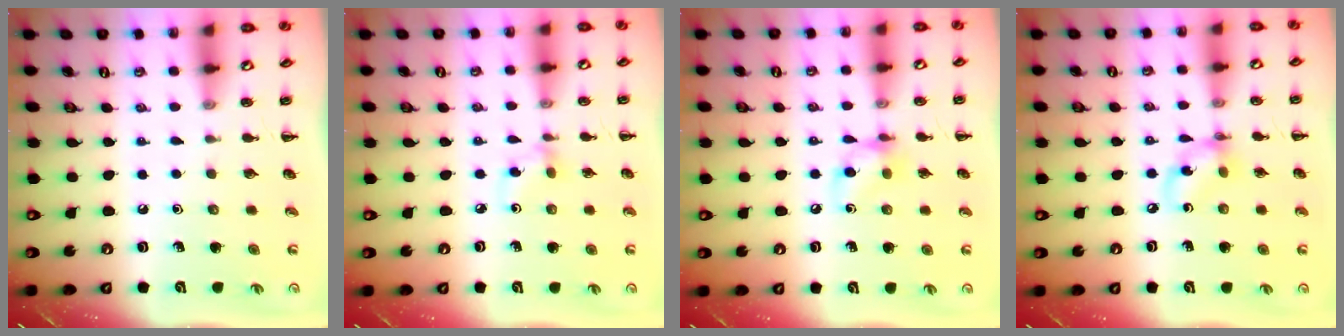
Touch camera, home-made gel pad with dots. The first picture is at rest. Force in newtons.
{"total": 3.3, "press": 3.2, "slide": 0.7}
{"total": 8.5, "press": 8.4, "slide": 1.3}
{"total": 7.0, "press": 6.9, "slide": 1.1}